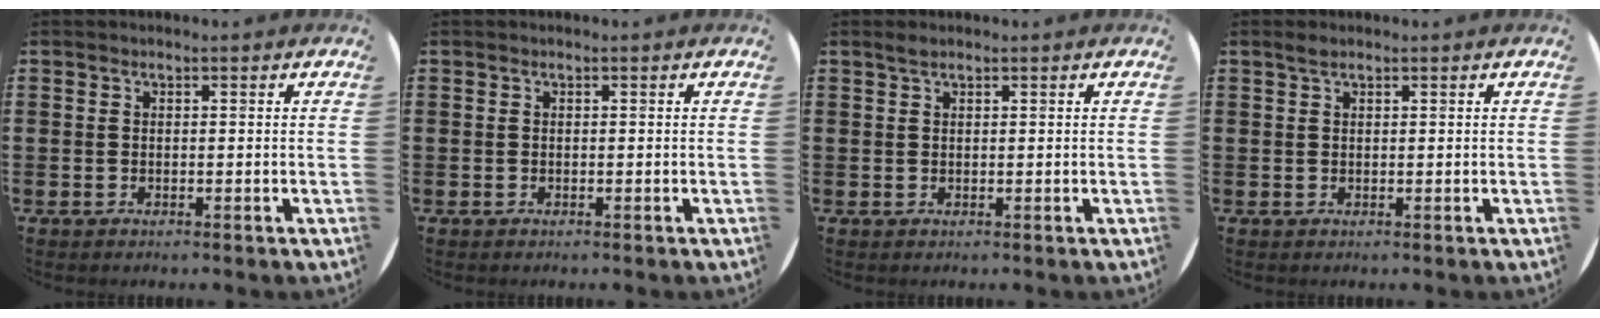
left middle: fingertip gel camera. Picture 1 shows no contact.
{"total": 0.0}
{"total": 0.8, "force": [0.7, 0.1, 0.4], "torque": [-0.007, 0.003, 0.012]}
{"total": 0.9, "force": [0.7, 0.2, 0.5], "torque": [-0.009, 0.003, 0.012]}